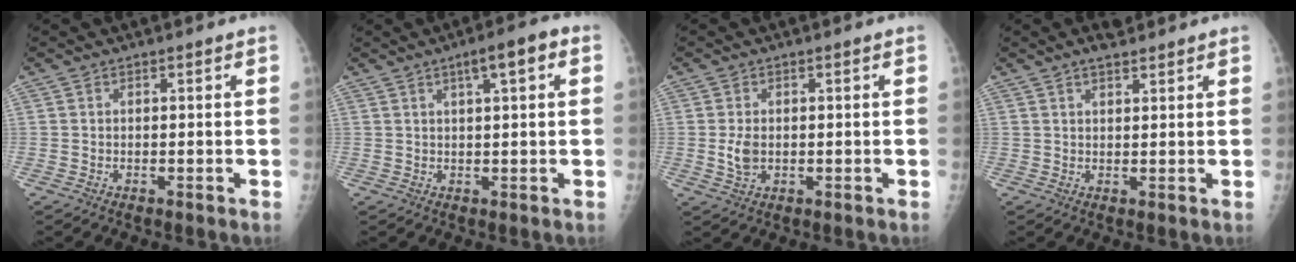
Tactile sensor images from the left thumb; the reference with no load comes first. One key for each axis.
{"total": 5.5, "fx": 2.3, "fy": 1.0, "fz": 4.8, "tx": -0.066, "ty": 0.009, "tz": 0.030}
{"total": 3.3, "fx": -0.2, "fy": 2.2, "fz": 2.5, "tx": -0.048, "ty": -0.004, "tz": -0.002}
{"total": 3.0, "fx": 2.3, "fy": 1.1, "fz": 1.5, "tx": -0.018, "ty": -0.009, "tz": 0.035}